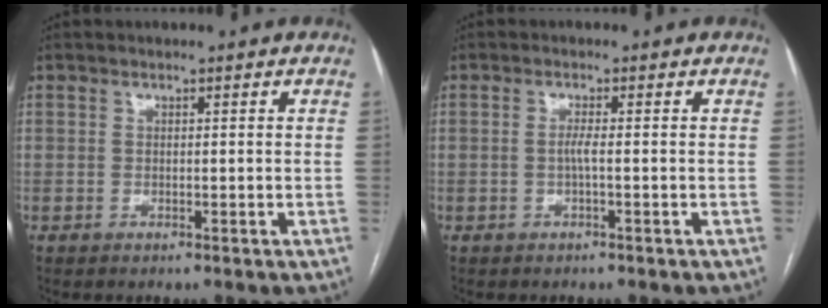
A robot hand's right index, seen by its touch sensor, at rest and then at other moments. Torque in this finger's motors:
{"motor_torque": [0.29, -0.13, 0.23, 0.04]}